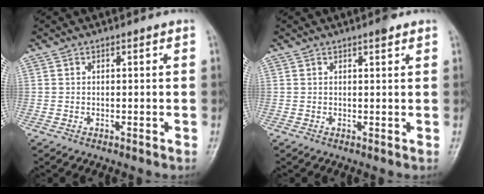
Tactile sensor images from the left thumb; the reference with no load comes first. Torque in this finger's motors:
{"motor_torque": [0.48, 0.06, 0.21, -0.29, 0.00]}